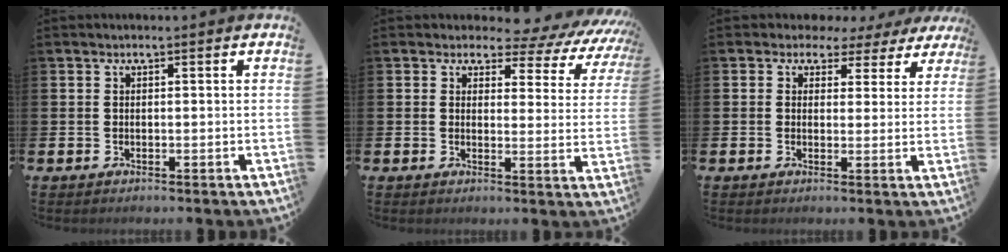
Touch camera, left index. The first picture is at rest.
{"total": 3.7, "force": [2.9, 2.2, 1.0], "torque": [-0.015, -0.035, 0.036]}
{"total": 2.6, "force": [1.5, 2.2, 0.1], "torque": [-0.002, -0.011, 0.016]}